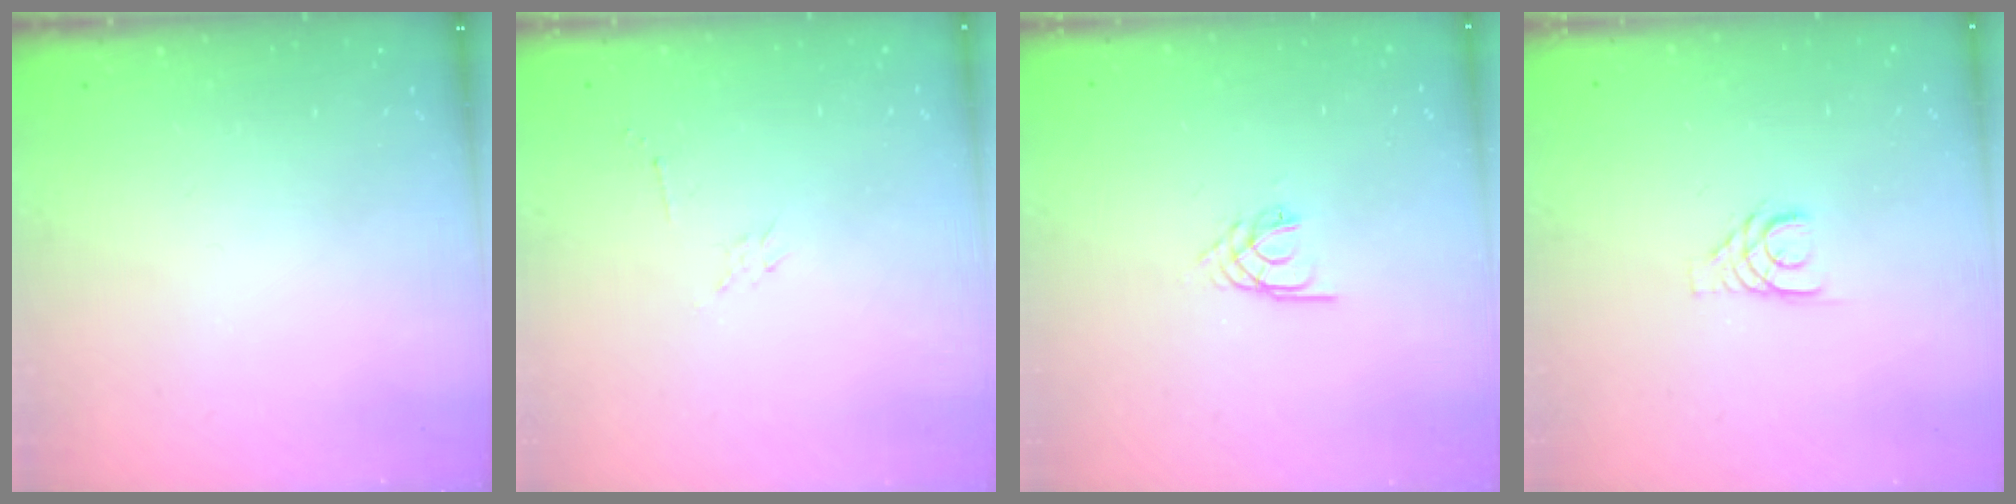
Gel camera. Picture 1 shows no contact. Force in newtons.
{"total": 2.3, "press": 2.3, "slide": 0.4}
{"total": 2.2, "press": 2.1, "slide": 0.4}
{"total": 3.6, "press": 3.6, "slide": 0.3}